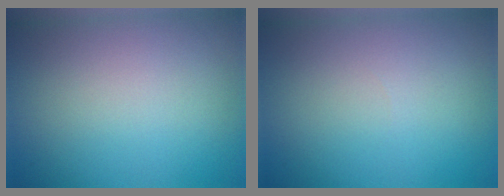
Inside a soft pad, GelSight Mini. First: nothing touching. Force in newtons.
{"total": 0.0}